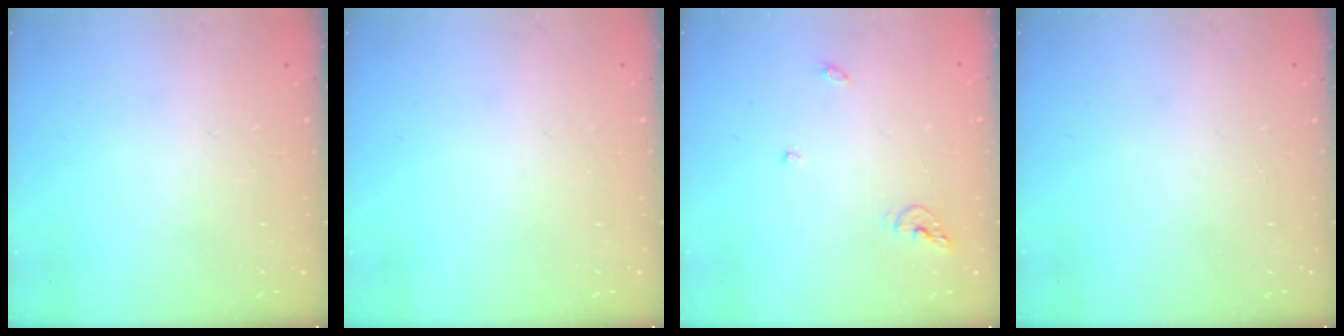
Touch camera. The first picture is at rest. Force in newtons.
{"total": 0.0}
{"total": 5.8, "press": 5.8, "slide": 0.2}
{"total": 0.0}